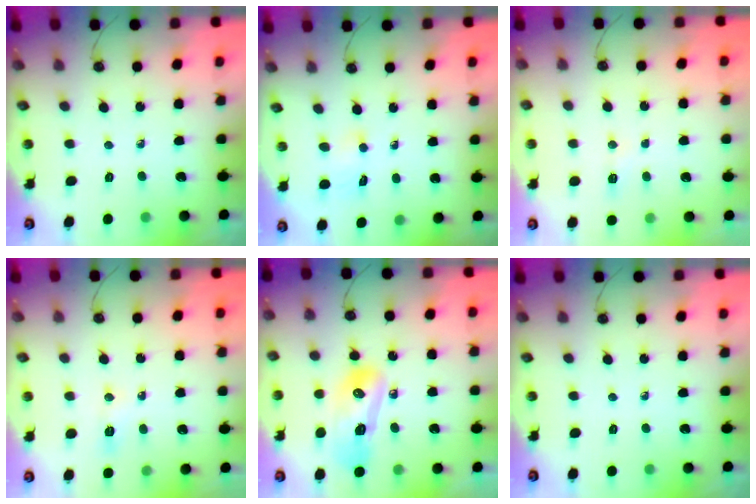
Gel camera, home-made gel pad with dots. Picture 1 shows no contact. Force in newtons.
{"total": 2.6, "press": 2.5, "slide": 0.9}
{"total": 4.6, "press": 4.6, "slide": 0.5}
{"total": 7.2, "press": 7.0, "slide": 1.6}
{"total": 13.5, "press": 13.3, "slide": 2.4}
{"total": 0.0}